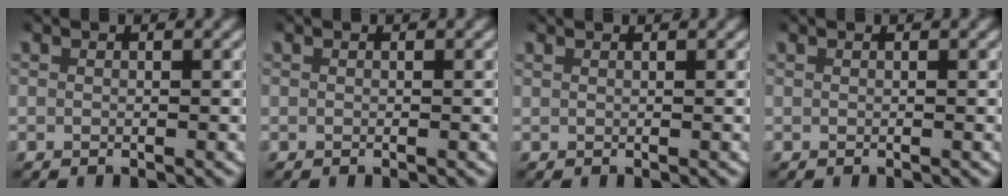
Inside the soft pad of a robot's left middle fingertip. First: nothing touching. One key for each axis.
{"total": 0.0}
{"total": 0.6, "fx": 0.6, "fy": 0.0, "fz": 0.1, "tx": 0.003, "ty": 0.001, "tz": 0.009}
{"total": 0.0}